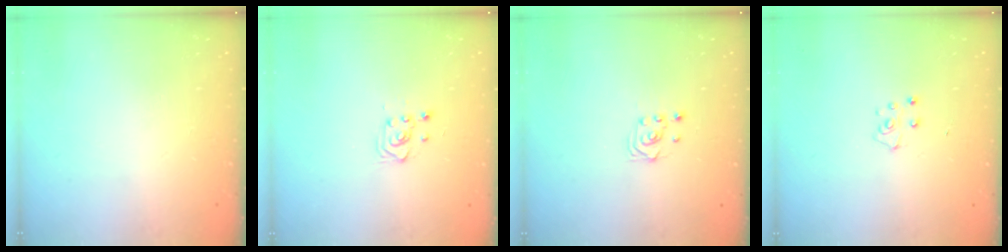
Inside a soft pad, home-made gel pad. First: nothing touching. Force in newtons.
{"total": 2.8, "press": 2.7, "slide": 0.7}
{"total": 2.9, "press": 2.6, "slide": 1.4}
{"total": 5.3, "press": 5.3, "slide": 0.5}